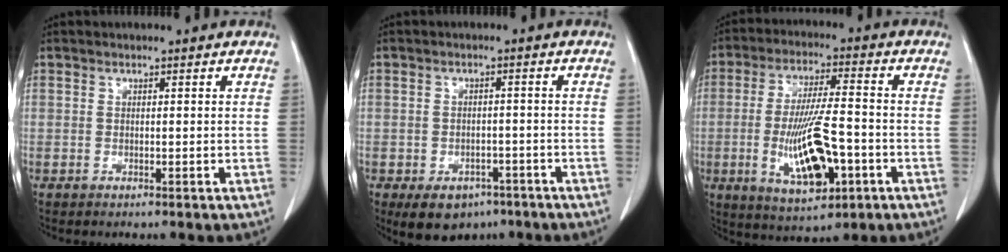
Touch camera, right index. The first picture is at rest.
{"total": 7.0, "force": [-4.4, 4.5, 2.9], "torque": [-0.042, 0.005, -0.055]}
{"total": 12.8, "force": [-3.5, 3.4, 11.8], "torque": [-0.223, -0.006, -0.050]}